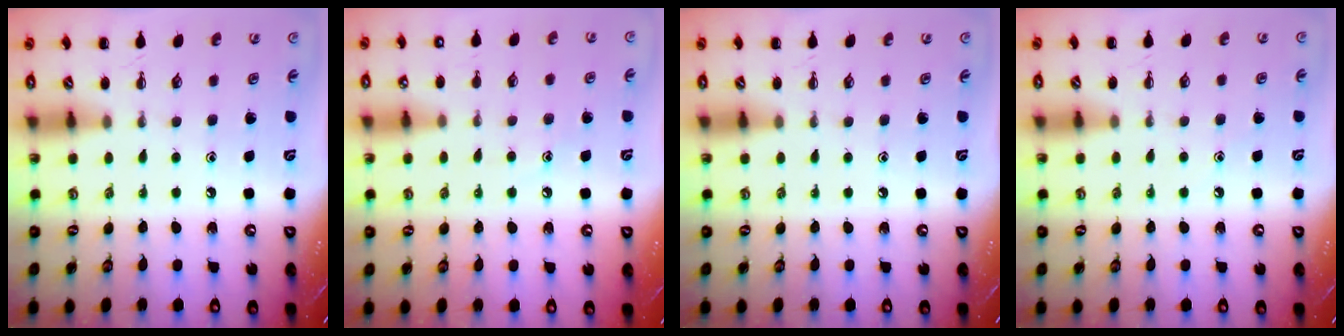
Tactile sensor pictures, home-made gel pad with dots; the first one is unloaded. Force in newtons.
{"total": 7.7, "press": 7.5, "slide": 1.7}
{"total": 0.0}
{"total": 6.6, "press": 6.3, "slide": 2.0}